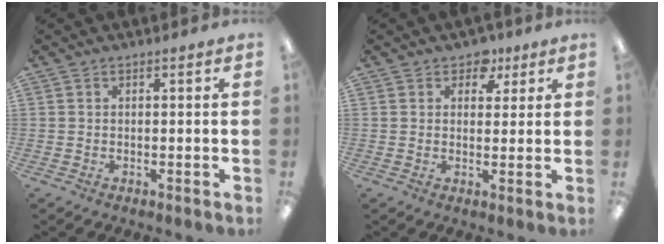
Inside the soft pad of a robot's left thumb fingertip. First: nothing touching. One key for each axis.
{"total": 5.2, "fx": 3.3, "fy": 3.7, "fz": 1.5, "tx": -0.003, "ty": -0.011, "tz": 0.053}